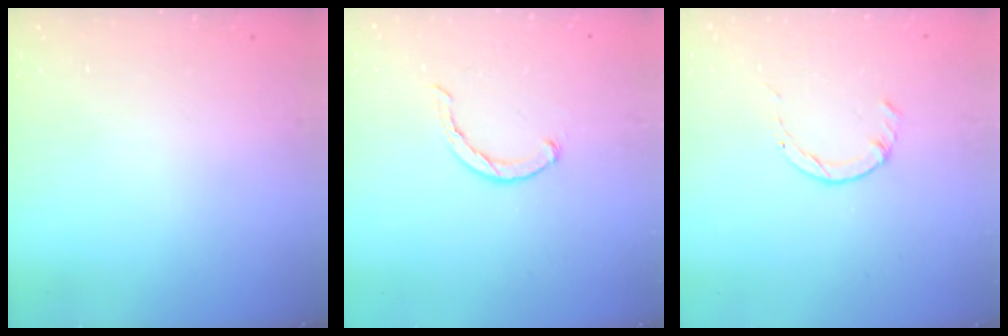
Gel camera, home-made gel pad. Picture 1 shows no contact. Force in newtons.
{"total": 2.3, "press": 2.2, "slide": 0.5}
{"total": 1.4, "press": 1.4, "slide": 0.2}